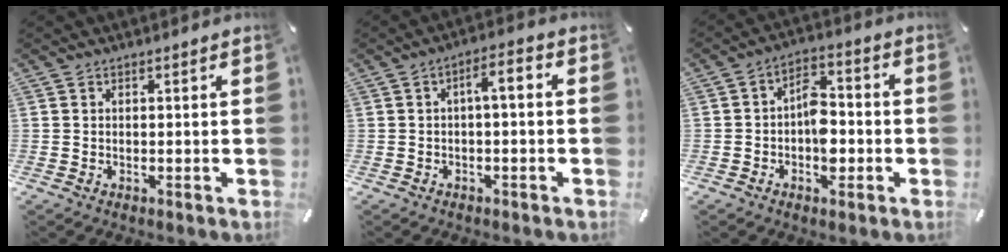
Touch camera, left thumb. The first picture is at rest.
{"total": 4.3, "force": [-1.1, 1.5, 3.8], "torque": [-0.071, 0.017, -0.024]}
{"total": 7.5, "force": [-1.9, 5.0, 5.2], "torque": [-0.063, 0.012, -0.033]}